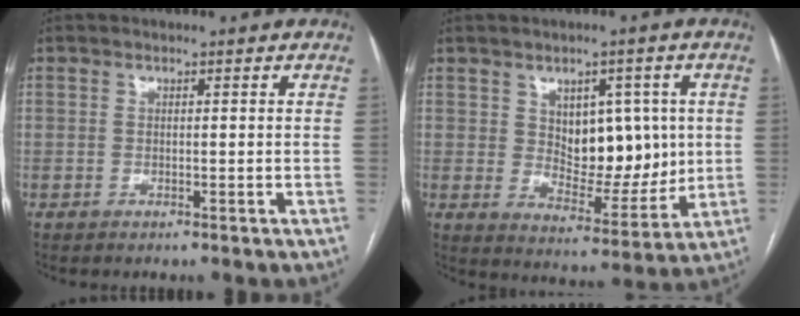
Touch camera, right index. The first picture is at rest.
{"total": 10.5, "force": [2.0, 6.0, 8.4], "torque": [-0.117, 0.004, 0.045]}